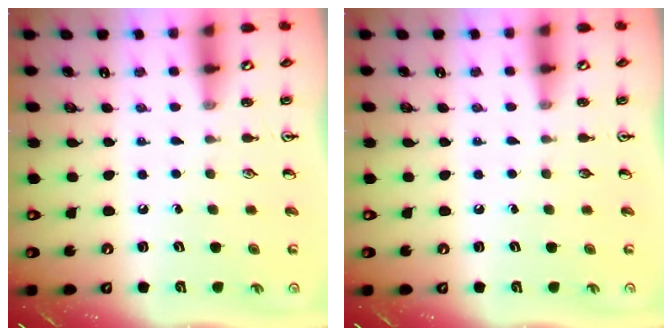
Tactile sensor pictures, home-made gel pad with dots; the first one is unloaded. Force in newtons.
{"total": 0.0}